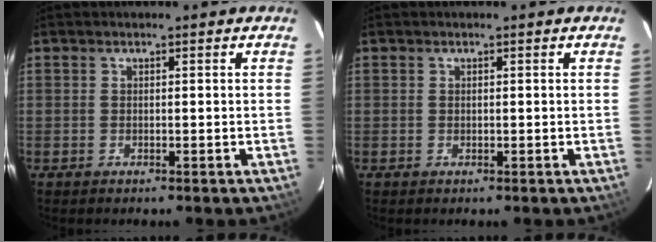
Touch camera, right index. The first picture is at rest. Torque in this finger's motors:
{"motor_torque": [-0.07, 0.07, -0.04, -0.01]}